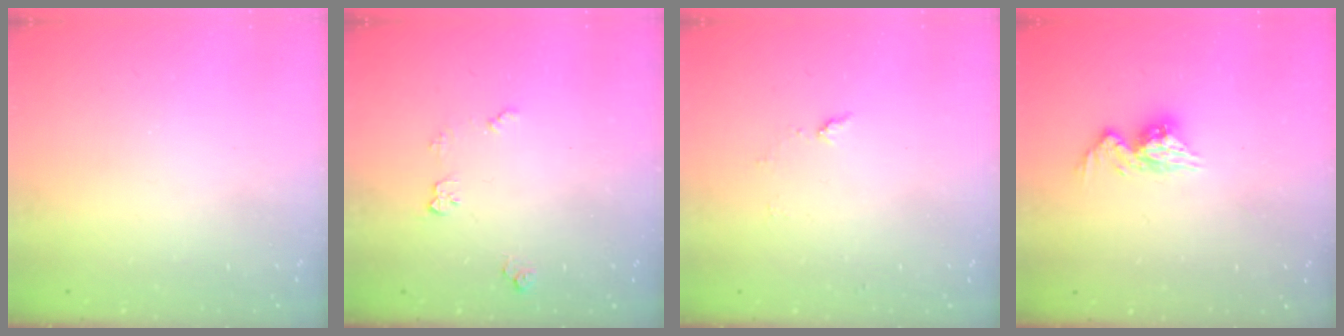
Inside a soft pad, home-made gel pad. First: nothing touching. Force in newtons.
{"total": 5.9, "press": 5.8, "slide": 0.6}
{"total": 5.2, "press": 5.1, "slide": 0.6}
{"total": 9.8, "press": 9.8, "slide": 0.8}